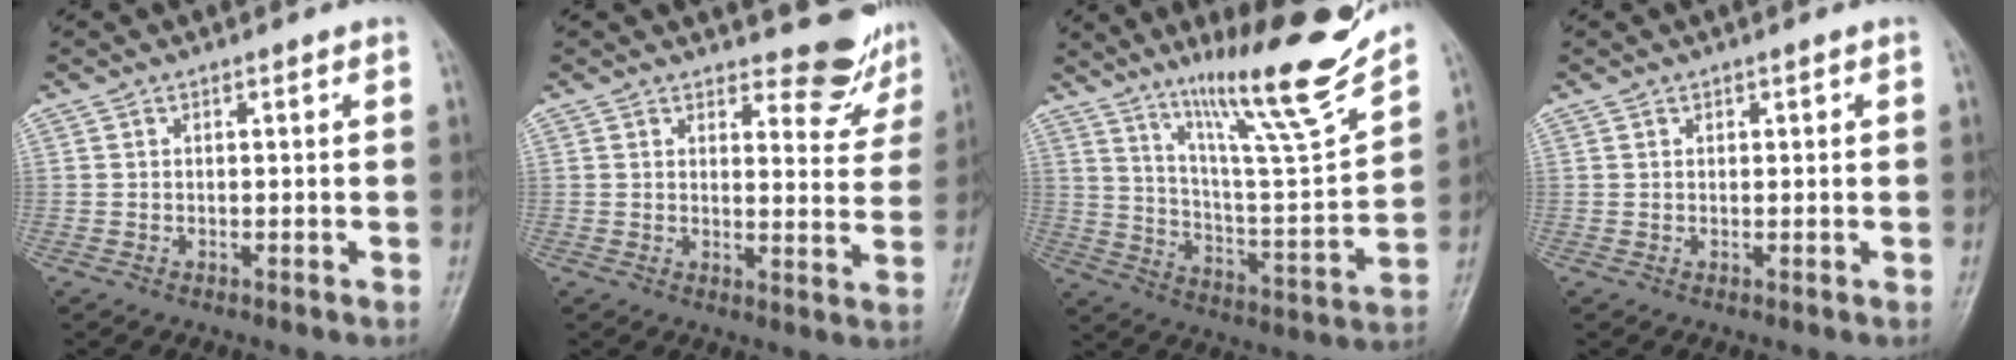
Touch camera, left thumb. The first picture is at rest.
{"total": 7.3, "force": [6.9, 2.3, 1.0], "torque": [0.014, -0.066, 0.077]}
{"total": 20.1, "force": [15.2, 1.3, 13.1], "torque": [-0.176, -0.091, 0.256]}
{"total": 0.5, "force": [0.3, 0.3, 0.3], "torque": [0.000, -0.001, 0.003]}